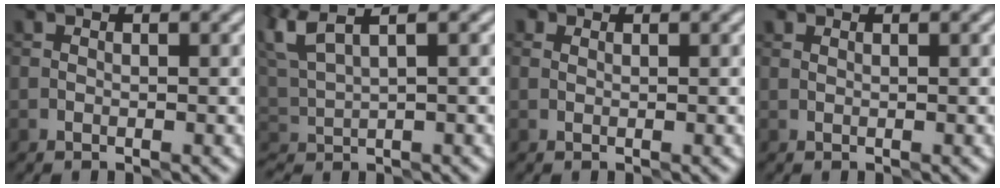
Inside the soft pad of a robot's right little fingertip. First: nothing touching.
{"total": 5.6, "force": [3.7, 2.0, 3.7], "torque": [-0.085, 0.026, 0.070]}
{"total": 0.8, "force": [0.4, 0.6, 0.3], "torque": [0.000, -0.004, -0.007]}
{"total": 0.0}